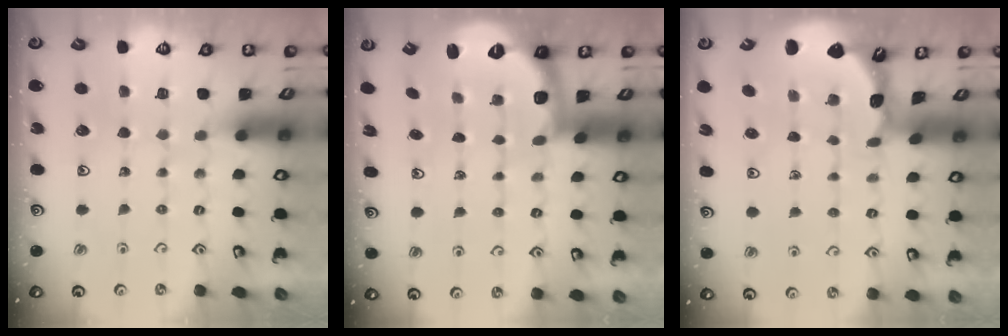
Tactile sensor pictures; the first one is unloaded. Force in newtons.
{"total": 2.7, "press": 1.7, "slide": 2.1}
{"total": 1.2, "press": 1.1, "slide": 0.2}